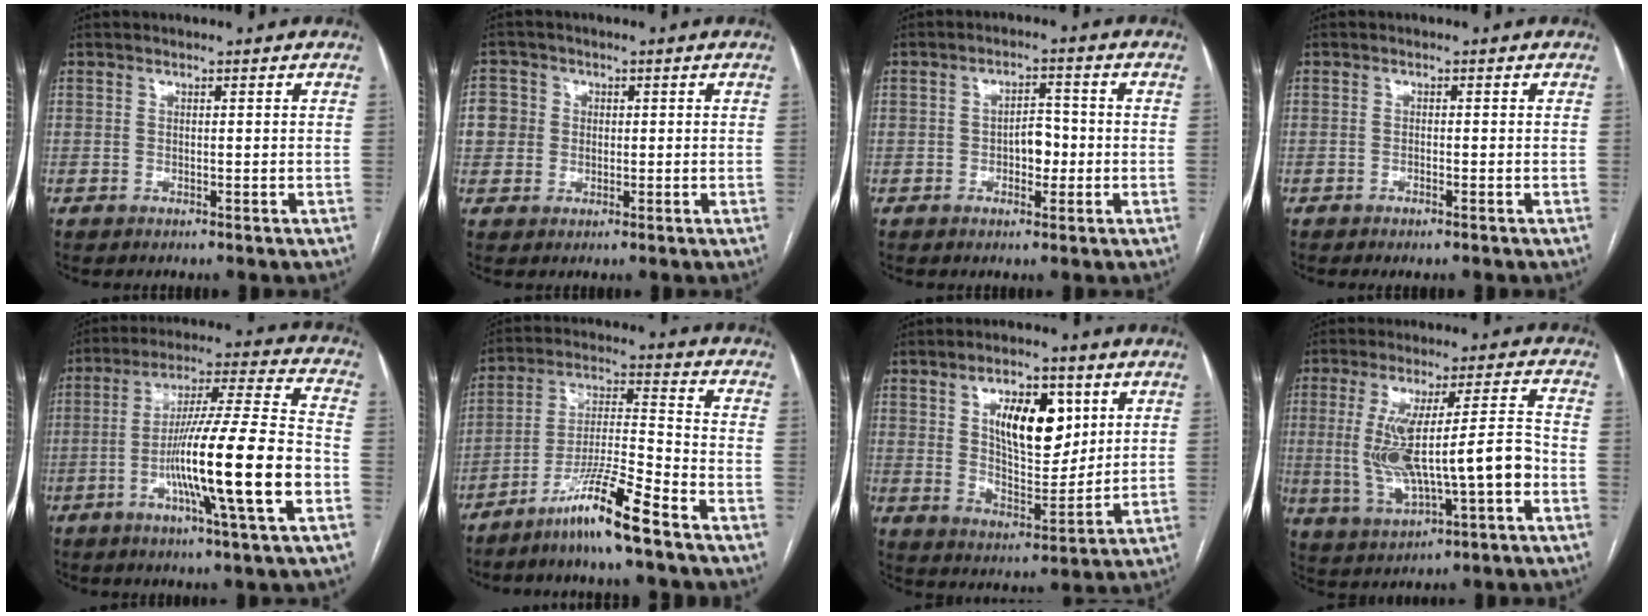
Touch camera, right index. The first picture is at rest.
{"total": 5.2, "force": [0.5, 5.1, 0.9], "torque": [-0.018, 0.017, 0.013]}
{"total": 4.0, "force": [-0.8, 2.2, 3.2], "torque": [-0.046, 0.011, -0.013]}
{"total": 1.2, "force": [-0.8, 0.0, 0.9], "torque": [-0.017, -0.002, -0.013]}
{"total": 18.1, "force": [-5.2, -0.5, 17.3], "torque": [-0.296, -0.005, -0.090]}
{"total": 11.1, "force": [-7.9, -0.6, 7.8], "torque": [-0.150, -0.018, -0.151]}
{"total": 11.9, "force": [4.3, 5.4, 9.7], "torque": [-0.162, 0.007, 0.080]}
{"total": 14.2, "force": [-1.8, 2.5, 13.8], "torque": [-0.260, 0.018, -0.015]}